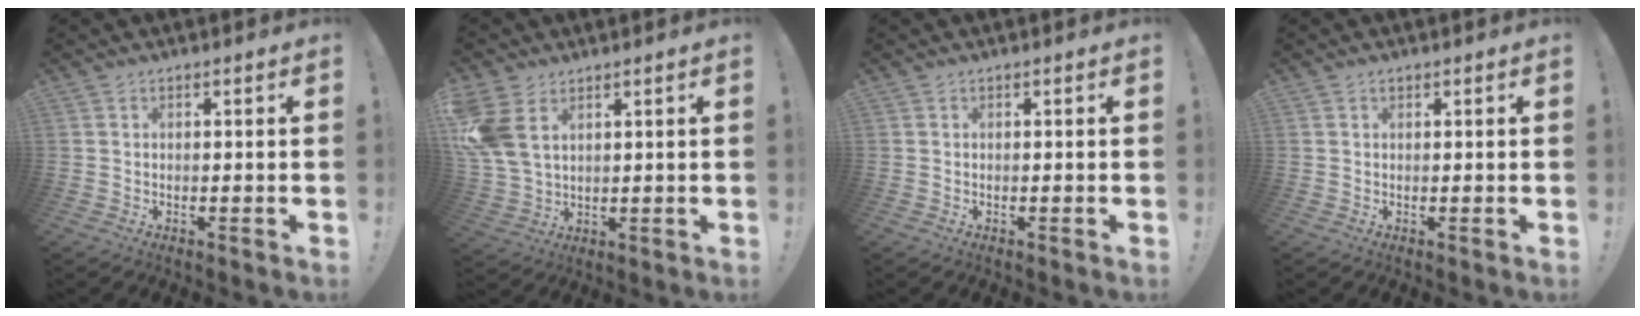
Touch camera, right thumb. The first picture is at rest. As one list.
[{"total": 9.9, "force": [4.2, 6.4, 6.3], "torque": [-0.130, -0.011, 0.087]}, {"total": 0.0}, {"total": 0.5, "force": [0.4, 0.3, 0.2], "torque": [0.001, -0.002, 0.006]}]